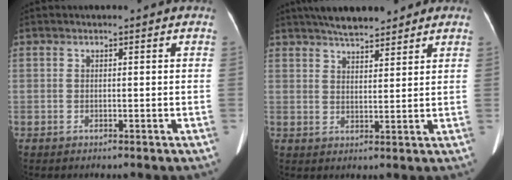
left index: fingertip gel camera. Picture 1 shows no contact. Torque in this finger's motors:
{"motor_torque": [1.01, -1.13, 0.43, 0.13]}